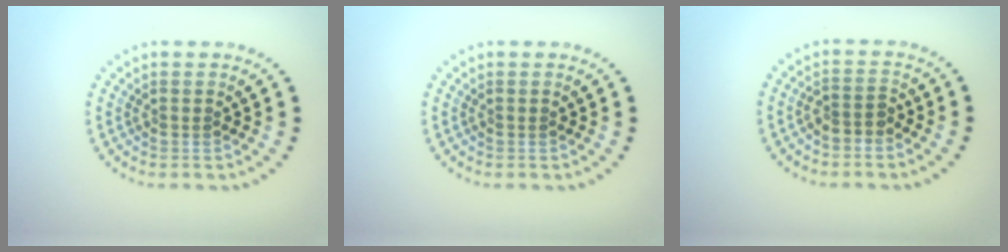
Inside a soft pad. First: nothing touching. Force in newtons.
{"total": 0.0}
{"total": 1.7, "press": 1.5, "slide": 0.9}